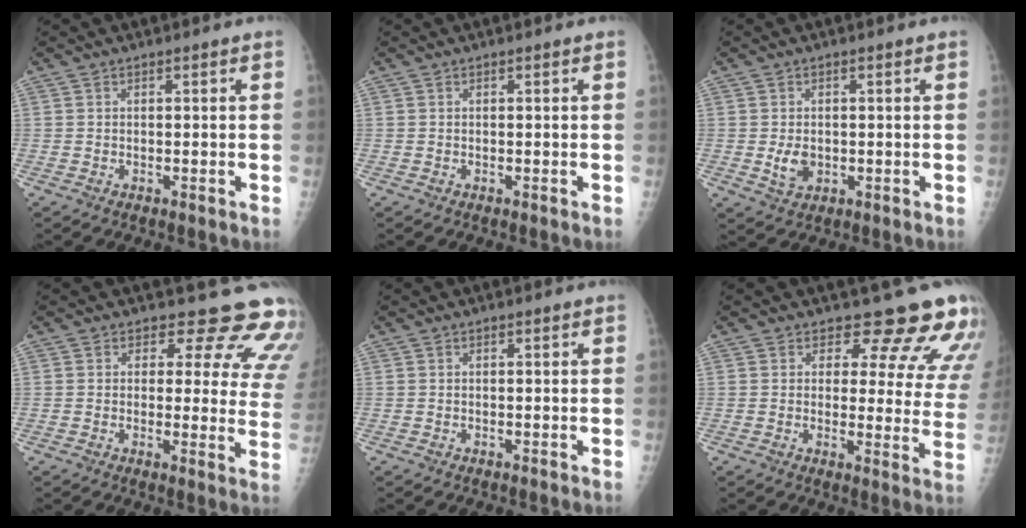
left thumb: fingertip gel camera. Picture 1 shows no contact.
{"total": 0.0}
{"total": 3.7, "force": [-0.3, 2.7, 2.5], "torque": [-0.037, -0.004, 0.002]}
{"total": 14.2, "force": [12.7, 5.3, 3.5], "torque": [0.013, -0.101, 0.113]}
{"total": 0.0}
{"total": 13.3, "force": [11.8, 4.6, 4.0], "torque": [-0.001, -0.093, 0.117]}